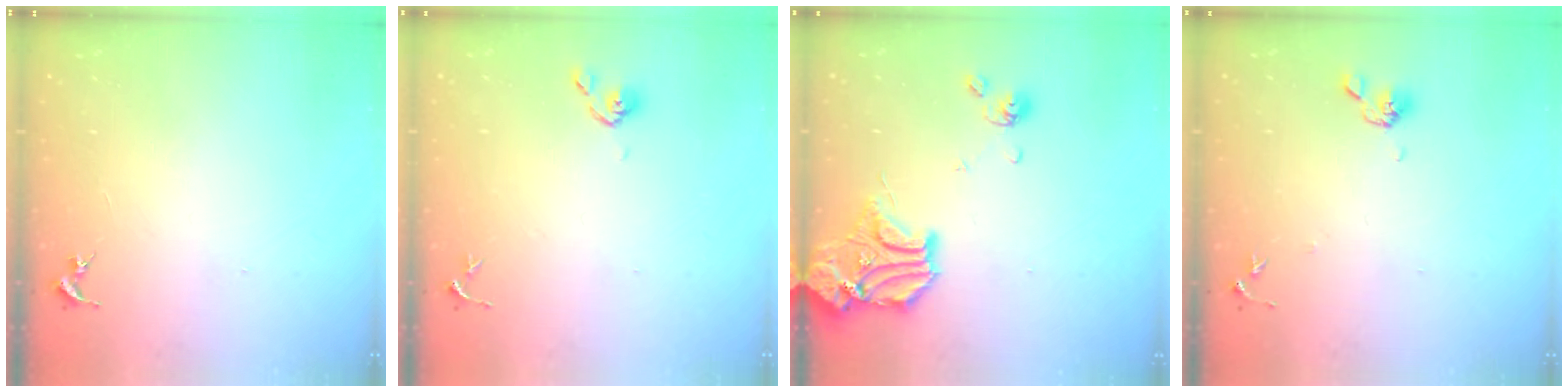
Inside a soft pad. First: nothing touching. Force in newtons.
{"total": 5.3, "press": 5.2, "slide": 0.8}
{"total": 16.0, "press": 15.8, "slide": 2.5}
{"total": 7.1, "press": 6.8, "slide": 1.8}